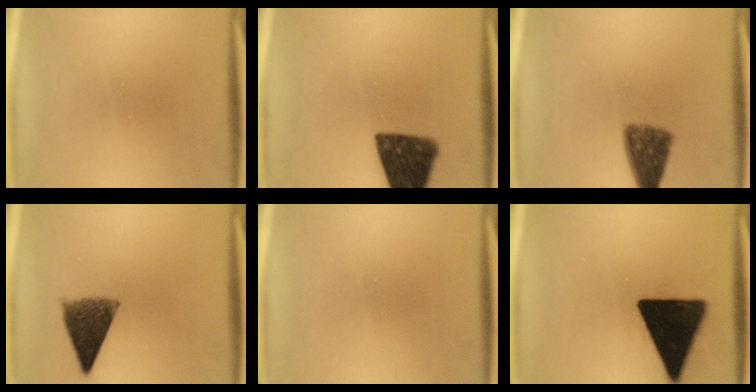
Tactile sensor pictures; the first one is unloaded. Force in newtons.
{"total": 15.2}
{"total": 7.2}
{"total": 8.5}
{"total": 0.0}
{"total": 18.8}